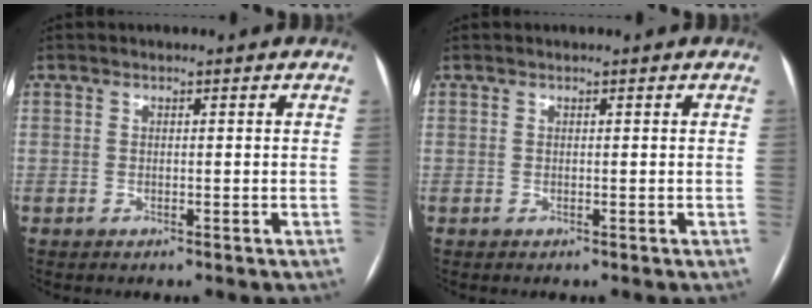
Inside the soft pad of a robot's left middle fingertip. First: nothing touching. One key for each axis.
{"total": 0.0}